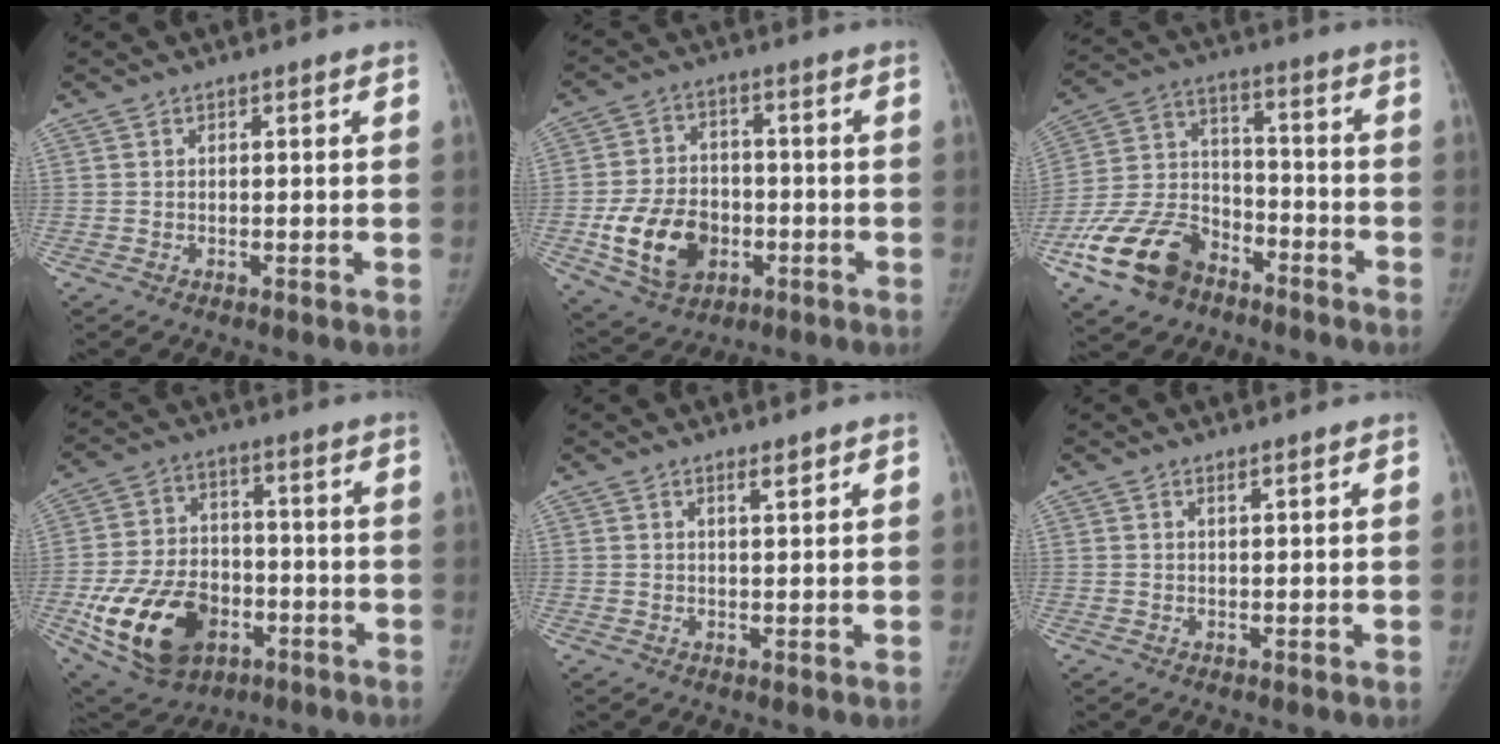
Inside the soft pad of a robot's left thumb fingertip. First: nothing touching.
{"total": 13.5, "force": [-3.6, 10.0, 8.4], "torque": [-0.122, 0.010, -0.053]}
{"total": 16.0, "force": [-9.7, 10.3, 7.5], "torque": [-0.126, 0.062, -0.182]}
{"total": 19.0, "force": [-6.7, 13.1, 12.1], "torque": [-0.196, 0.017, -0.101]}
{"total": 1.7, "force": [1.2, 0.3, 1.1], "torque": [-0.015, -0.009, 0.021]}
{"total": 0.6, "force": [0.5, 0.0, 0.4], "torque": [-0.007, -0.004, 0.011]}